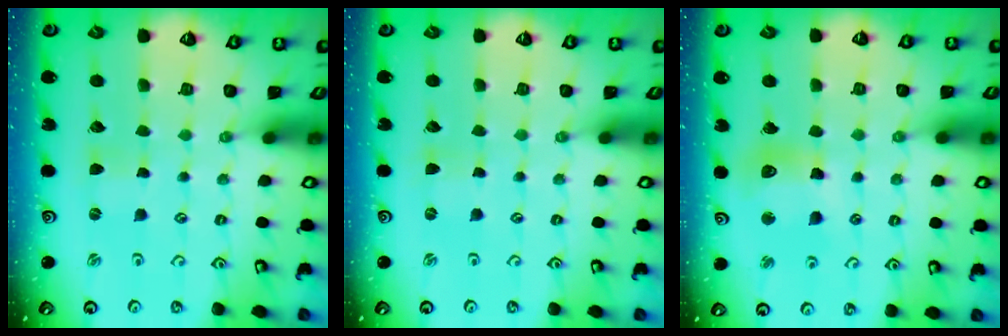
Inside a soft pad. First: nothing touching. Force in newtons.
{"total": 0.0}
{"total": 10.9, "press": 10.6, "slide": 2.3}